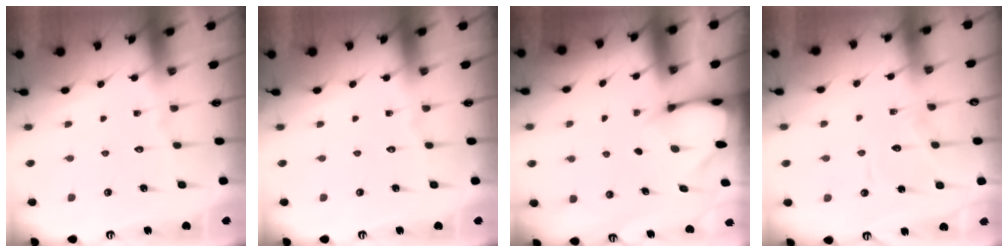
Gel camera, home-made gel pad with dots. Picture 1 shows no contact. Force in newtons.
{"total": 0.0}
{"total": 2.3, "press": 2.3, "slide": 0.1}
{"total": 7.8, "press": 7.8, "slide": 0.6}